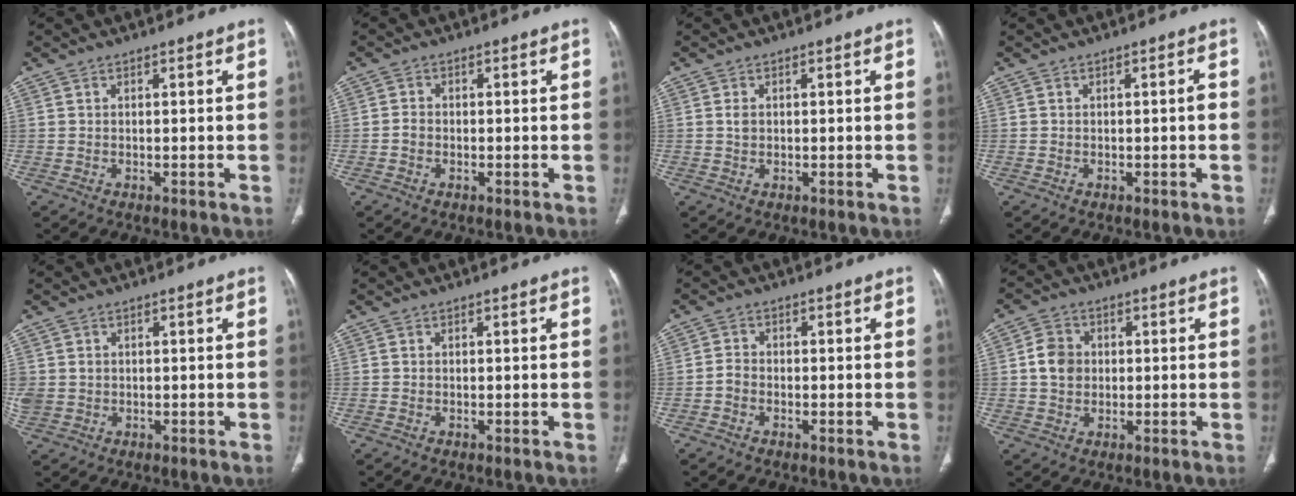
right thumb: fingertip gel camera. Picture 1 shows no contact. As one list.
[{"total": 1.7, "force": [-0.6, 1.4, 0.8], "torque": [-0.012, 0.005, -0.014]}, {"total": 1.2, "force": [0.1, 0.9, 0.8], "torque": [-0.015, 0.000, 0.003]}, {"total": 1.1, "force": [-0.3, 0.3, 1.0], "torque": [-0.016, 0.010, -0.005]}, {"total": 3.6, "force": [0.1, 3.1, 1.8], "torque": [-0.047, 0.009, 0.013]}, {"total": 0.0}, {"total": 2.3, "force": [-1.0, 1.7, 1.1], "torque": [-0.016, 0.009, -0.023]}, {"total": 5.6, "force": [0.3, 4.7, 2.9], "torque": [-0.041, 0.006, 0.002]}]